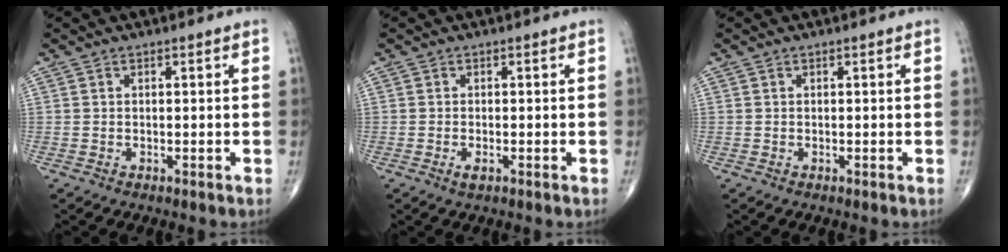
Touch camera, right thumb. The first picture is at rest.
{"total": 1.3, "force": [-0.5, 0.4, 1.0], "torque": [-0.020, -0.002, -0.010]}
{"total": 0.0}